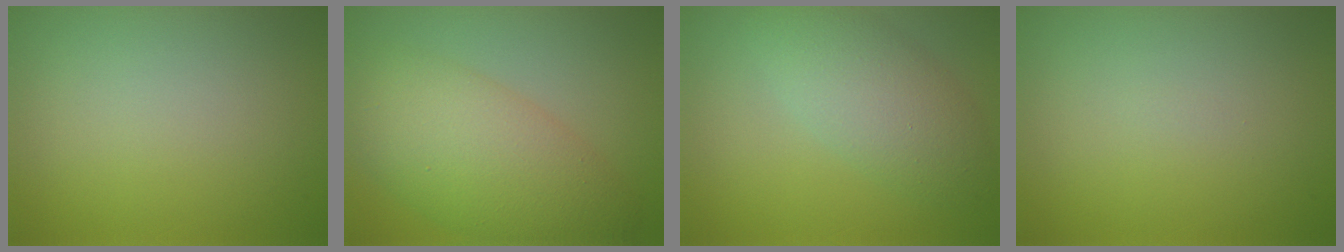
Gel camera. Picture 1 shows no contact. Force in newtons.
{"total": 8.0, "press": 8.0, "slide": 0.3}
{"total": 4.9, "press": 4.9, "slide": 0.4}
{"total": 0.0}